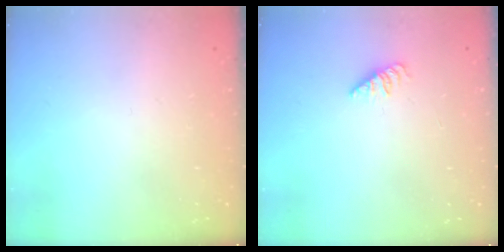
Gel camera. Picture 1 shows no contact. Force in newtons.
{"total": 1.1, "press": 1.1, "slide": 0.3}